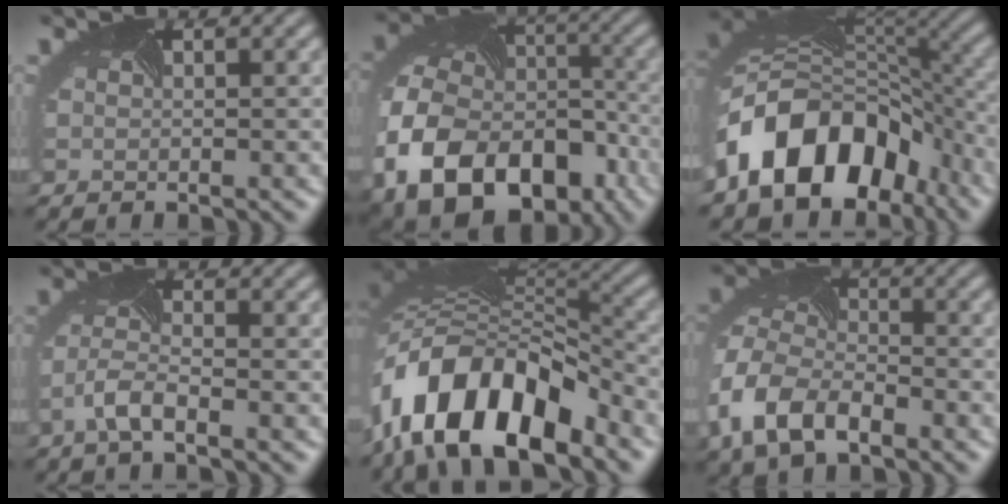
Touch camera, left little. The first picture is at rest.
{"total": 14.9, "force": [-6.4, 10.5, 8.3], "torque": [-0.197, -0.042, -0.098]}
{"total": 12.0, "force": [-5.3, 8.3, 6.8], "torque": [-0.129, 0.016, -0.104]}
{"total": 2.3, "force": [-1.6, 0.5, 1.6], "torque": [-0.046, 0.008, -0.042]}
{"total": 12.9, "force": [-6.7, 6.6, 8.8], "torque": [-0.163, 0.016, -0.118]}
{"total": 7.0, "force": [-2.9, 4.8, 4.3], "torque": [-0.105, 0.001, -0.062]}